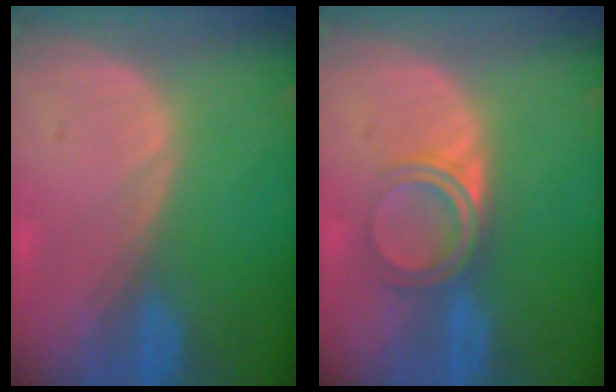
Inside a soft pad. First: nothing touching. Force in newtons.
{"total": 4.7, "press": 4.2, "slide": 2.2}